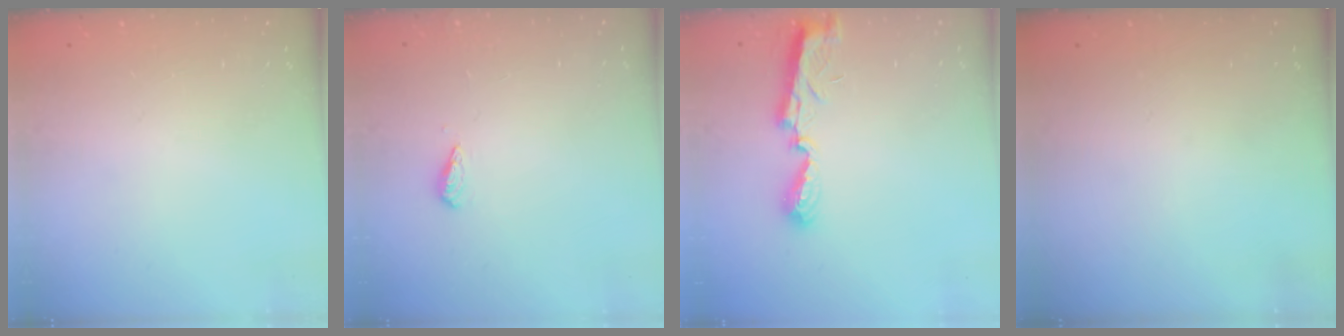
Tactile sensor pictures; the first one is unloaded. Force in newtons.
{"total": 2.7, "press": 2.6, "slide": 0.4}
{"total": 7.6, "press": 7.5, "slide": 0.3}
{"total": 0.0}